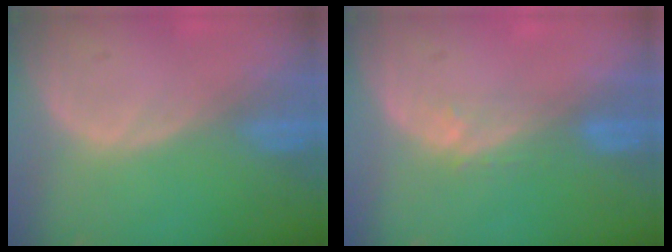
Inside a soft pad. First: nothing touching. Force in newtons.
{"total": 2.8, "press": 2.1, "slide": 1.7}